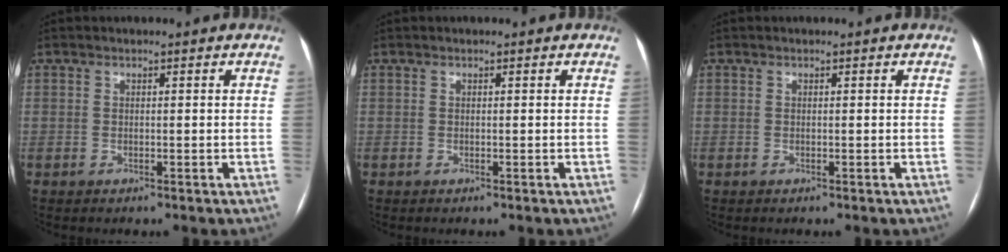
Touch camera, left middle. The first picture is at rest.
{"total": 0.0}
{"total": 0.0}